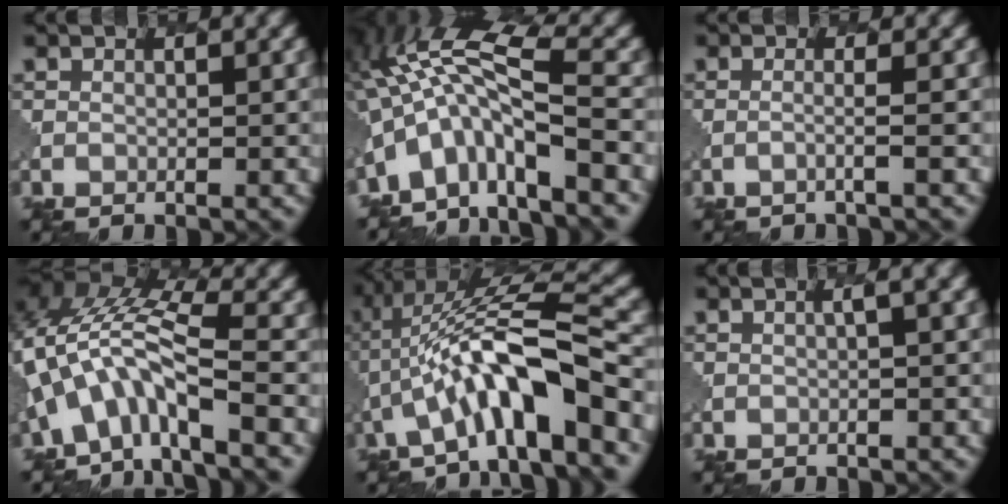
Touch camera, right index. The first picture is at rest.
{"total": 11.2, "force": [-2.8, 3.5, 10.3], "torque": [-0.190, 0.019, -0.044]}
{"total": 1.2, "force": [-0.3, 0.2, 1.1], "torque": [-0.005, 0.002, -0.022]}
{"total": 8.4, "force": [-2.7, 3.5, 7.2], "torque": [-0.134, 0.014, -0.058]}
{"total": 9.3, "force": [-2.6, 2.1, 8.7], "torque": [-0.149, 0.024, -0.041]}
{"total": 2.4, "force": [0.5, 0.8, 2.2], "torque": [-0.017, 0.009, 0.004]}